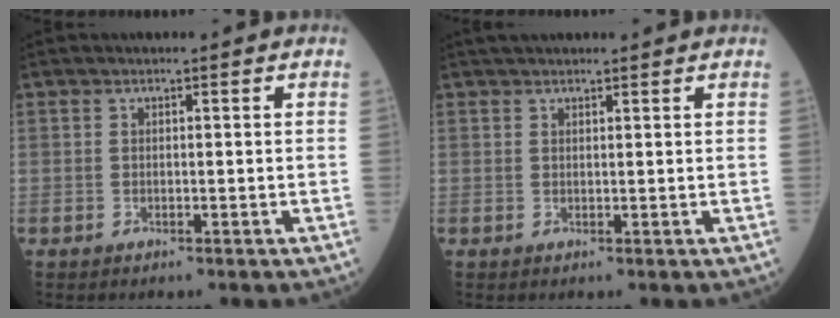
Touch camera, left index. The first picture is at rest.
{"total": 4.3, "force": [3.9, 0.7, 1.6], "torque": [-0.019, 0.037, 0.056]}